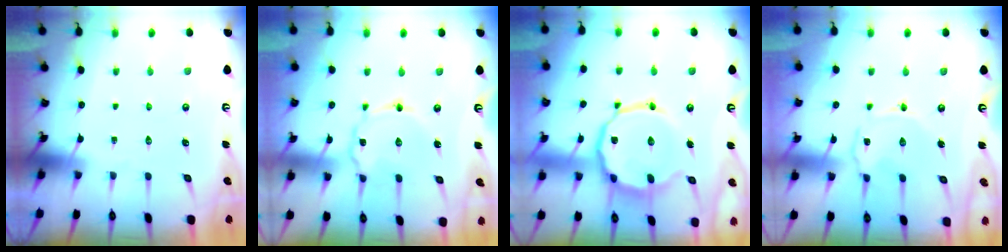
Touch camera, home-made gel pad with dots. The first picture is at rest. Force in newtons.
{"total": 5.7, "press": 5.7, "slide": 0.5}
{"total": 13.1, "press": 13.0, "slide": 1.1}
{"total": 1.7, "press": 1.7, "slide": 0.5}